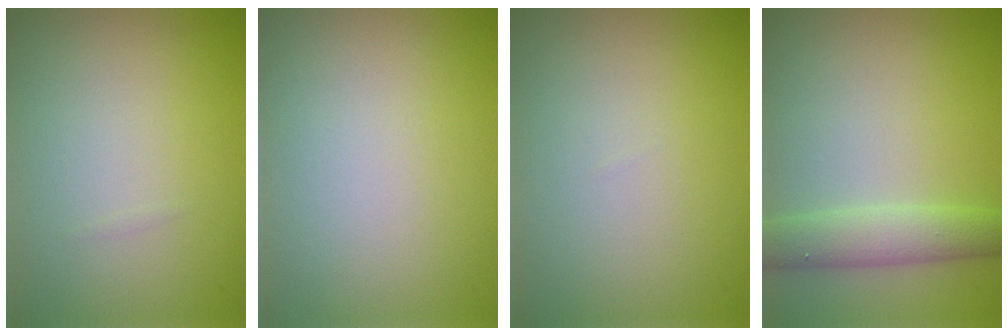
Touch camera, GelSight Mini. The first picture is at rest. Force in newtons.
{"total": 0.0}
{"total": 0.0}
{"total": 3.5, "press": 3.5, "slide": 0.2}